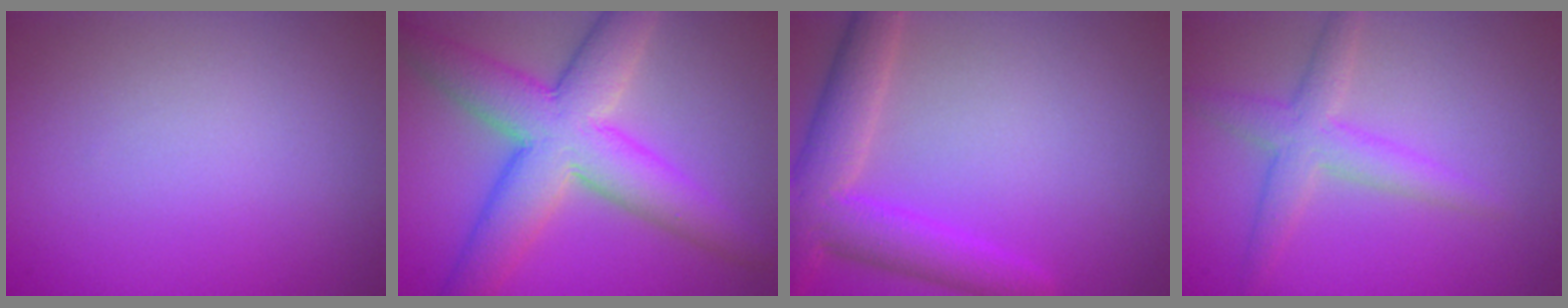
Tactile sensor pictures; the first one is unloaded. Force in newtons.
{"total": 9.0, "press": 9.0, "slide": 0.3}
{"total": 5.8, "press": 5.8, "slide": 0.3}
{"total": 3.2, "press": 3.2, "slide": 0.2}